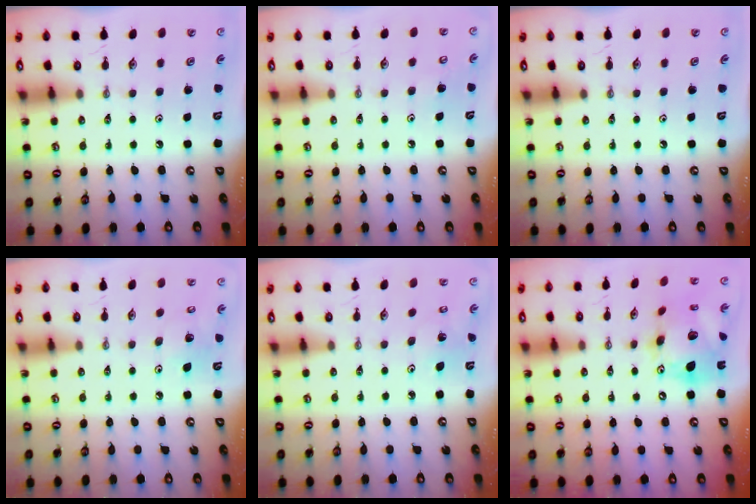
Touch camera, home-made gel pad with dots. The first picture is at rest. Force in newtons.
{"total": 4.8, "press": 4.7, "slide": 0.7}
{"total": 0.0}
{"total": 6.8, "press": 6.3, "slide": 2.4}
{"total": 2.3, "press": 2.3, "slide": 0.2}
{"total": 17.7, "press": 17.6, "slide": 1.8}